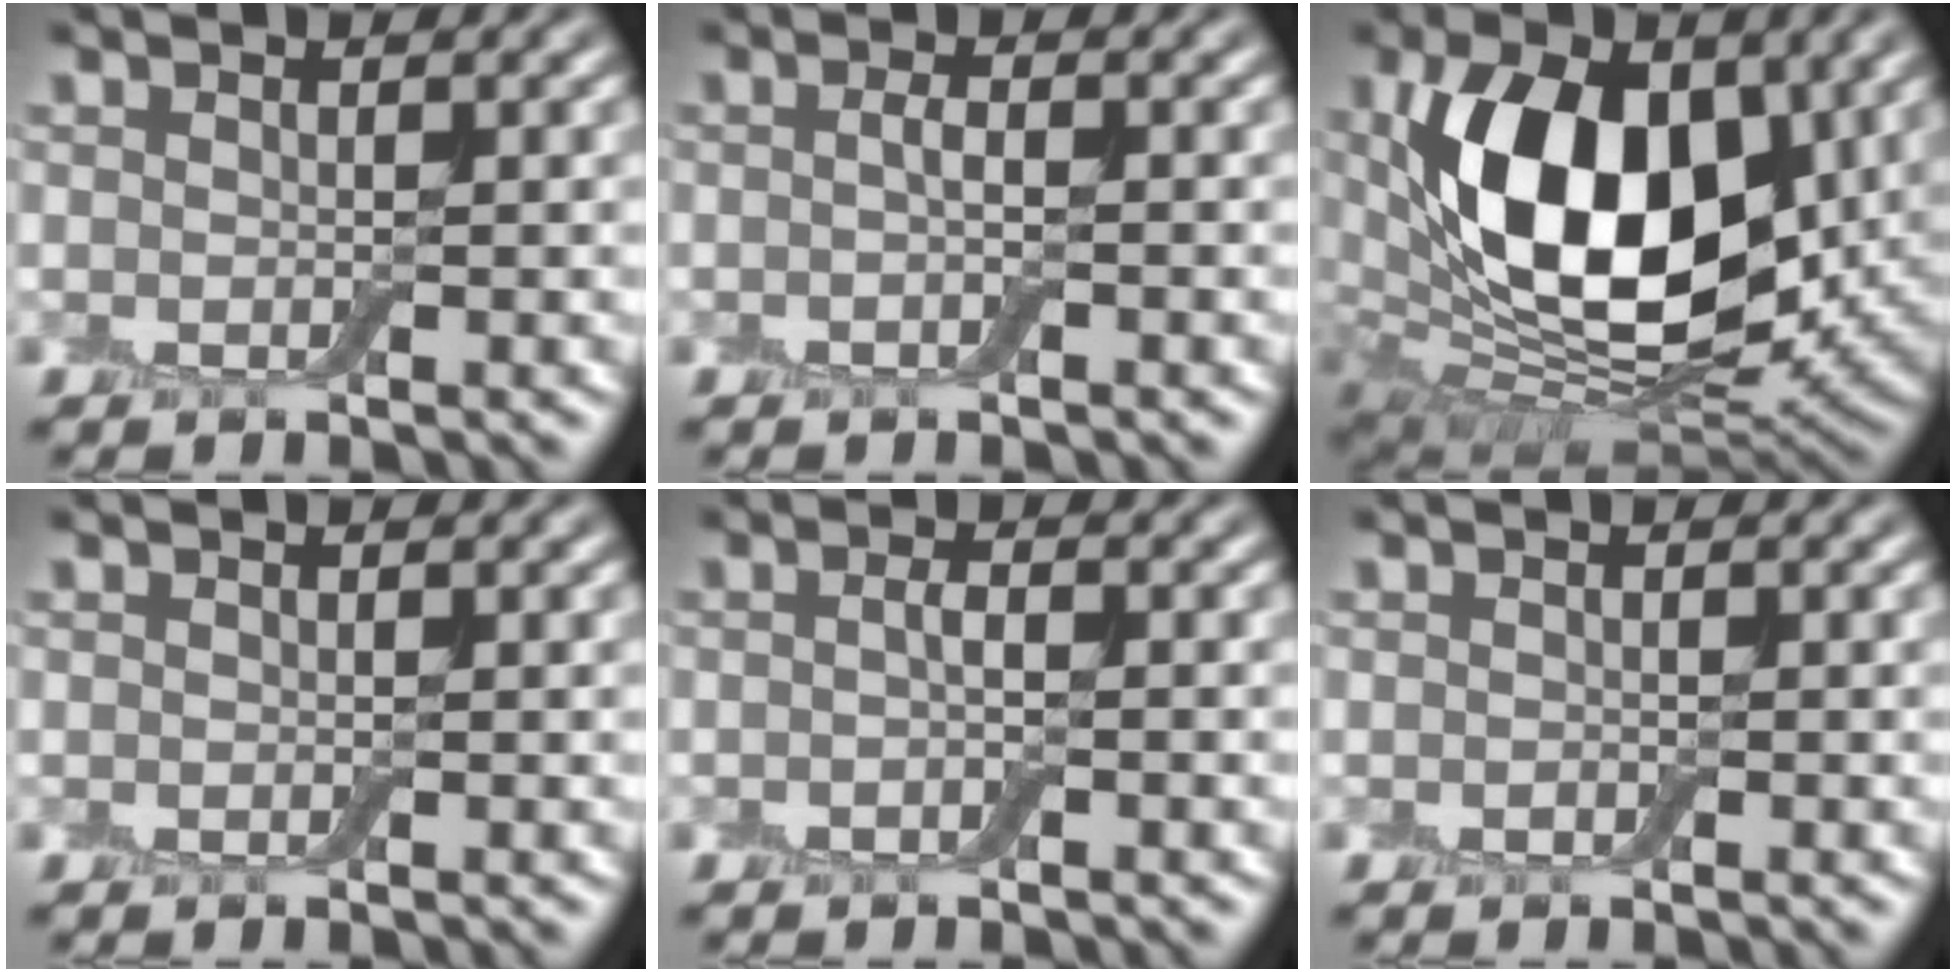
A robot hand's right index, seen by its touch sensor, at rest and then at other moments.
{"total": 0.8, "force": [-0.1, 0.2, 0.8], "torque": [-0.014, 0.001, -0.003]}
{"total": 14.0, "force": [2.9, 8.2, 11.0], "torque": [-0.188, -0.008, 0.053]}
{"total": 0.0}
{"total": 0.8, "force": [-0.2, 0.2, 0.7], "torque": [-0.012, 0.002, -0.005]}
{"total": 0.0}